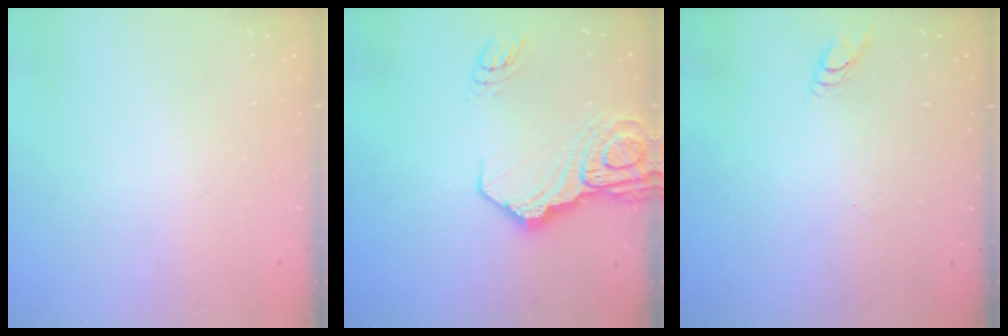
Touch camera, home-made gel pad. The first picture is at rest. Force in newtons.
{"total": 18.1, "press": 17.9, "slide": 2.1}
{"total": 4.2, "press": 4.2, "slide": 0.3}